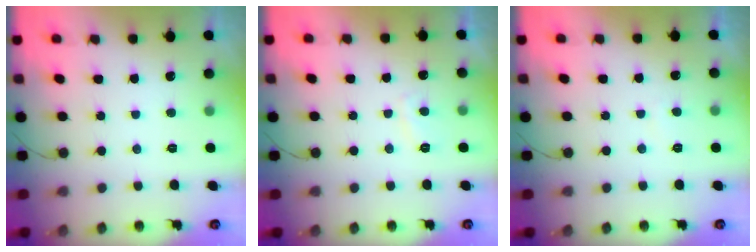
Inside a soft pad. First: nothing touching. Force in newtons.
{"total": 3.1, "press": 3.0, "slide": 0.8}
{"total": 0.6, "press": 0.4, "slide": 0.4}